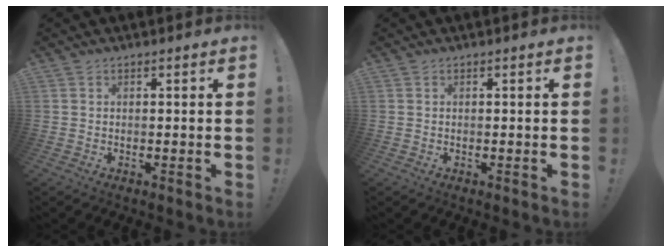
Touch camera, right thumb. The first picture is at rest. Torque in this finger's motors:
{"motor_torque": [0.00, 0.00, 0.00, 0.00, 0.03]}